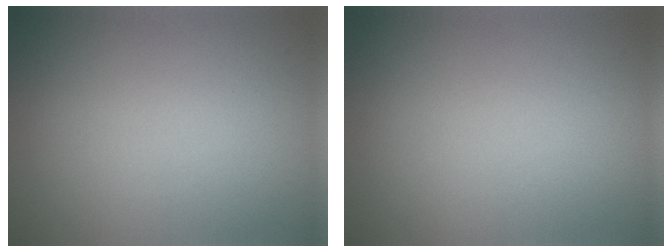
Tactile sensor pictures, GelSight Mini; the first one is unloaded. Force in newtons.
{"total": 0.0}